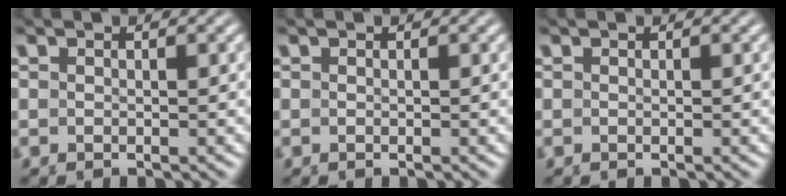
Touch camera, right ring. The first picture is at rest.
{"total": 0.0}
{"total": 0.0}